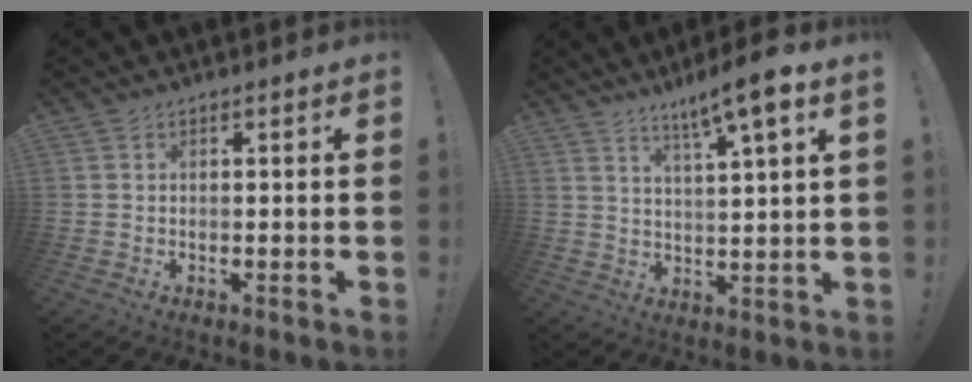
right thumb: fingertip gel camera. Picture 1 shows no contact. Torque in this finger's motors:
{"motor_torque": [-0.11, 0.09, 0.56, 0.44, 0.19]}